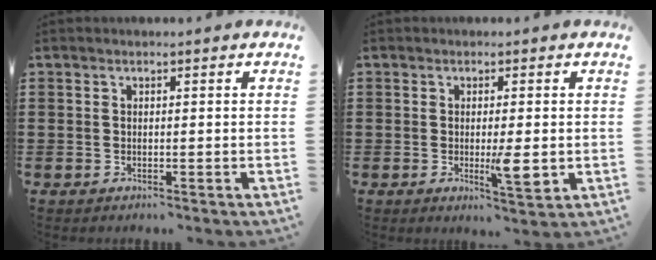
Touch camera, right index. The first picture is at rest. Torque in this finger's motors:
{"motor_torque": [1.17, 0.43, 0.14, 0.13]}